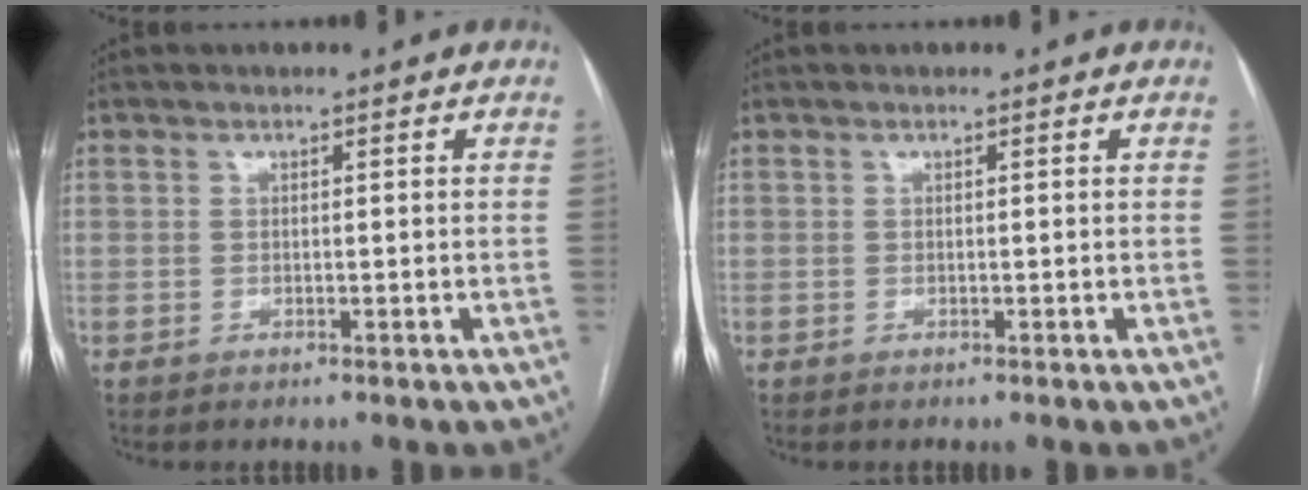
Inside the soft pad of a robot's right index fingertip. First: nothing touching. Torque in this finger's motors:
{"motor_torque": [0.00, 0.00, 0.00, 0.01]}